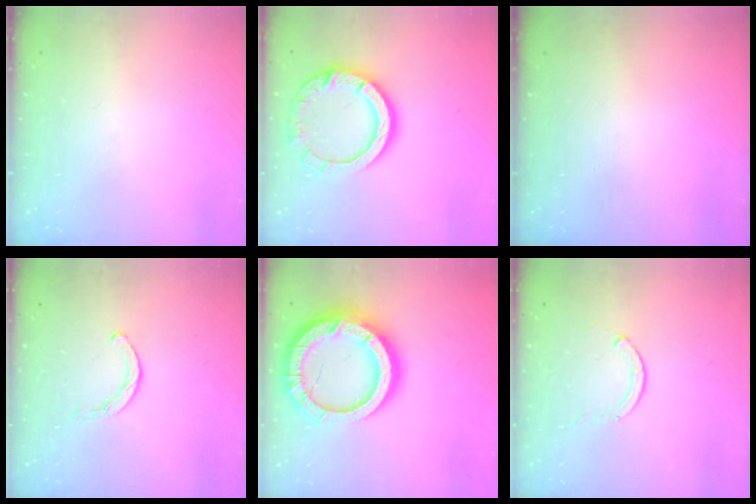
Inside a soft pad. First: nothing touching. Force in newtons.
{"total": 13.4, "press": 13.4, "slide": 1.4}
{"total": 0.0}
{"total": 3.6, "press": 3.5, "slide": 0.8}
{"total": 22.5, "press": 22.4, "slide": 2.0}
{"total": 0.0}